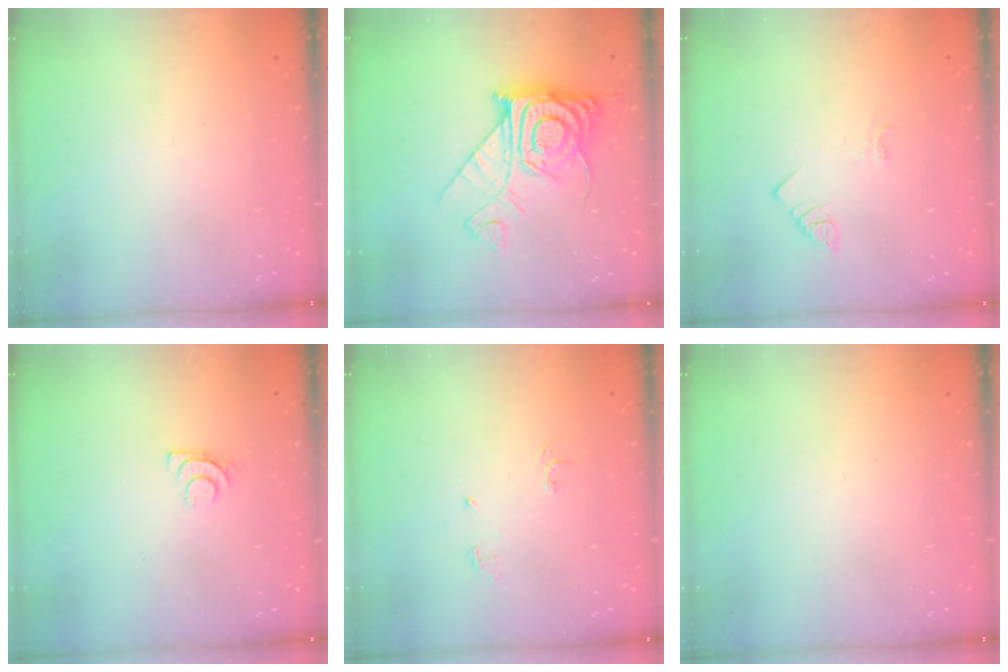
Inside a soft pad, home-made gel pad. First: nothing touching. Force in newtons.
{"total": 15.1, "press": 15.0, "slide": 1.4}
{"total": 1.4, "press": 1.4, "slide": 0.3}
{"total": 6.5, "press": 6.5, "slide": 0.7}
{"total": 4.7, "press": 4.7, "slide": 0.7}
{"total": 0.0}